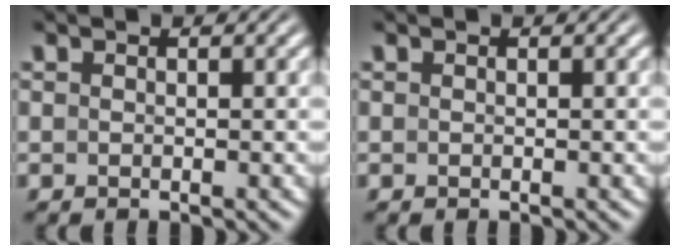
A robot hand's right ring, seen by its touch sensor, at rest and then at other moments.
{"total": 0.0}